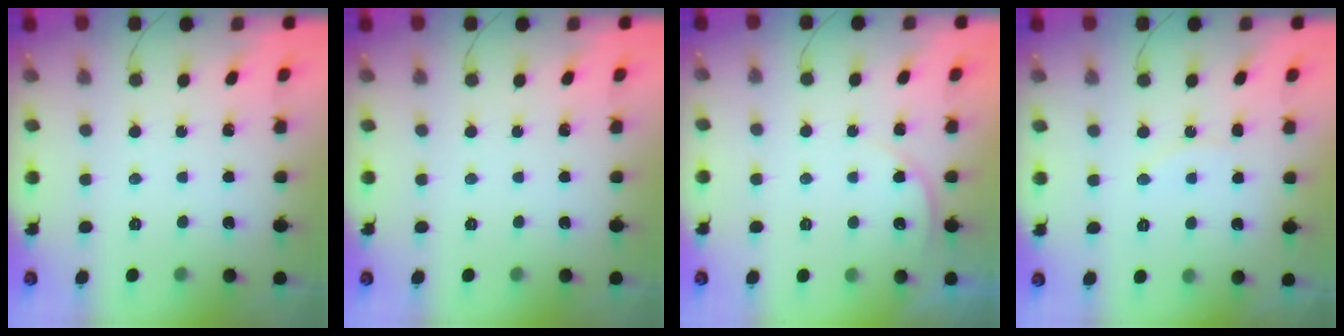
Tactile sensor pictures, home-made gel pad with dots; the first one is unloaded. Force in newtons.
{"total": 0.0}
{"total": 3.9, "press": 3.5, "slide": 1.8}
{"total": 7.9, "press": 7.8, "slide": 0.7}